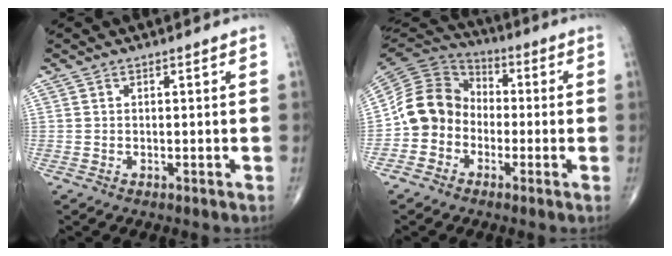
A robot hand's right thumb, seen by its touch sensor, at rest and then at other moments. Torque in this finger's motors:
{"motor_torque": [-0.42, 0.75, 0.05, -0.26, 0.16]}